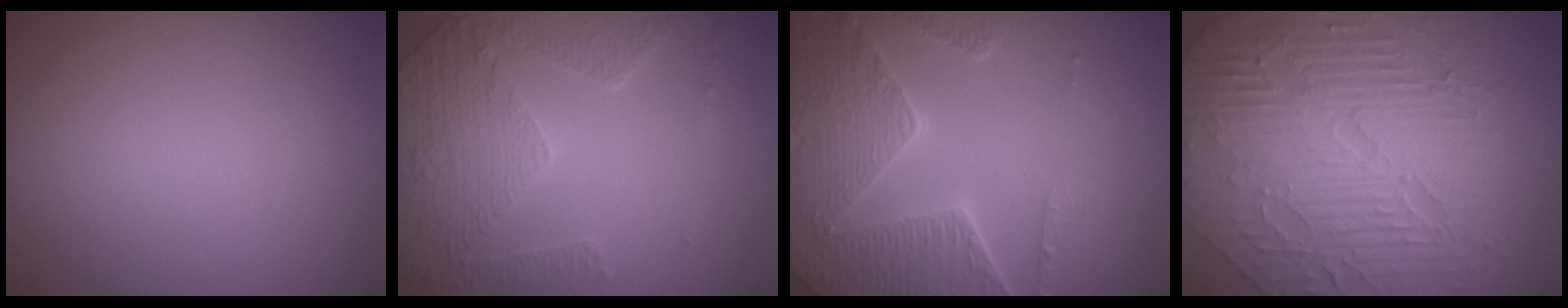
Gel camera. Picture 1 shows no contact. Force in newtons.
{"total": 5.0, "press": 3.7, "slide": 3.4}
{"total": 8.4, "press": 6.2, "slide": 5.8}
{"total": 10.3, "press": 6.8, "slide": 7.8}